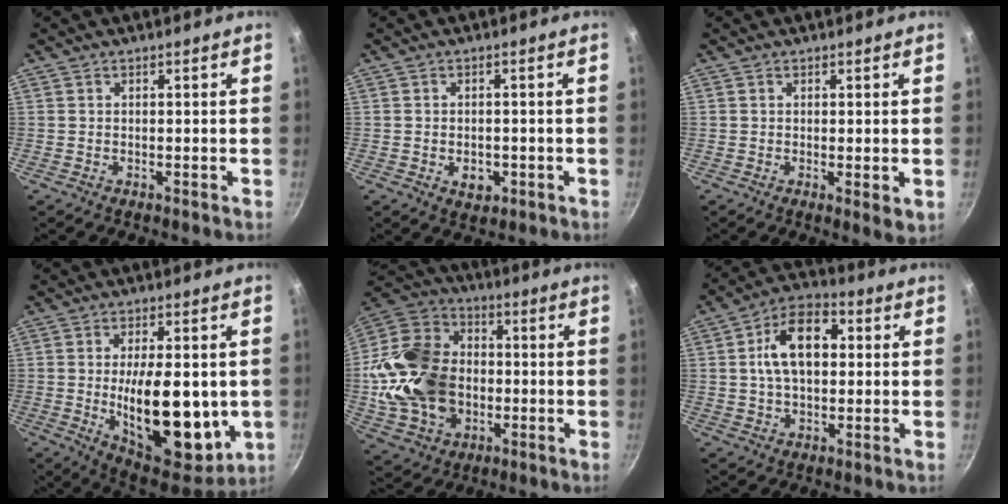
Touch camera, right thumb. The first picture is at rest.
{"total": 4.0, "force": [-1.2, 2.9, 2.6], "torque": [-0.030, 0.006, -0.011]}
{"total": 1.9, "force": [0.1, 0.5, 1.8], "torque": [-0.028, -0.007, 0.000]}
{"total": 20.5, "force": [-1.8, 9.5, 18.1], "torque": [-0.245, -0.024, -0.017]}
{"total": 22.8, "force": [-2.0, 17.4, 14.6], "torque": [-0.259, 0.039, -0.029]}
{"total": 12.7, "force": [2.0, 7.9, 9.8], "torque": [-0.135, 0.023, 0.019]}